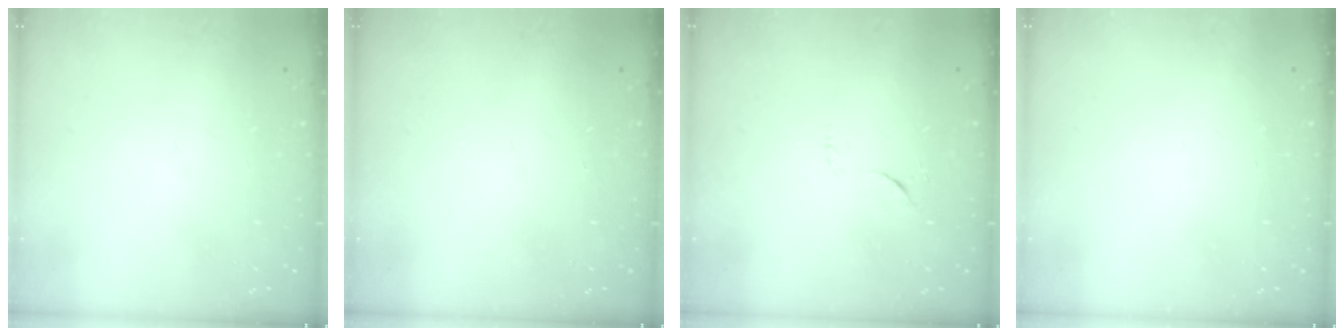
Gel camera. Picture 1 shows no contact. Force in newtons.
{"total": 0.0}
{"total": 4.6, "press": 4.5, "slide": 0.5}
{"total": 1.7, "press": 1.7, "slide": 0.1}